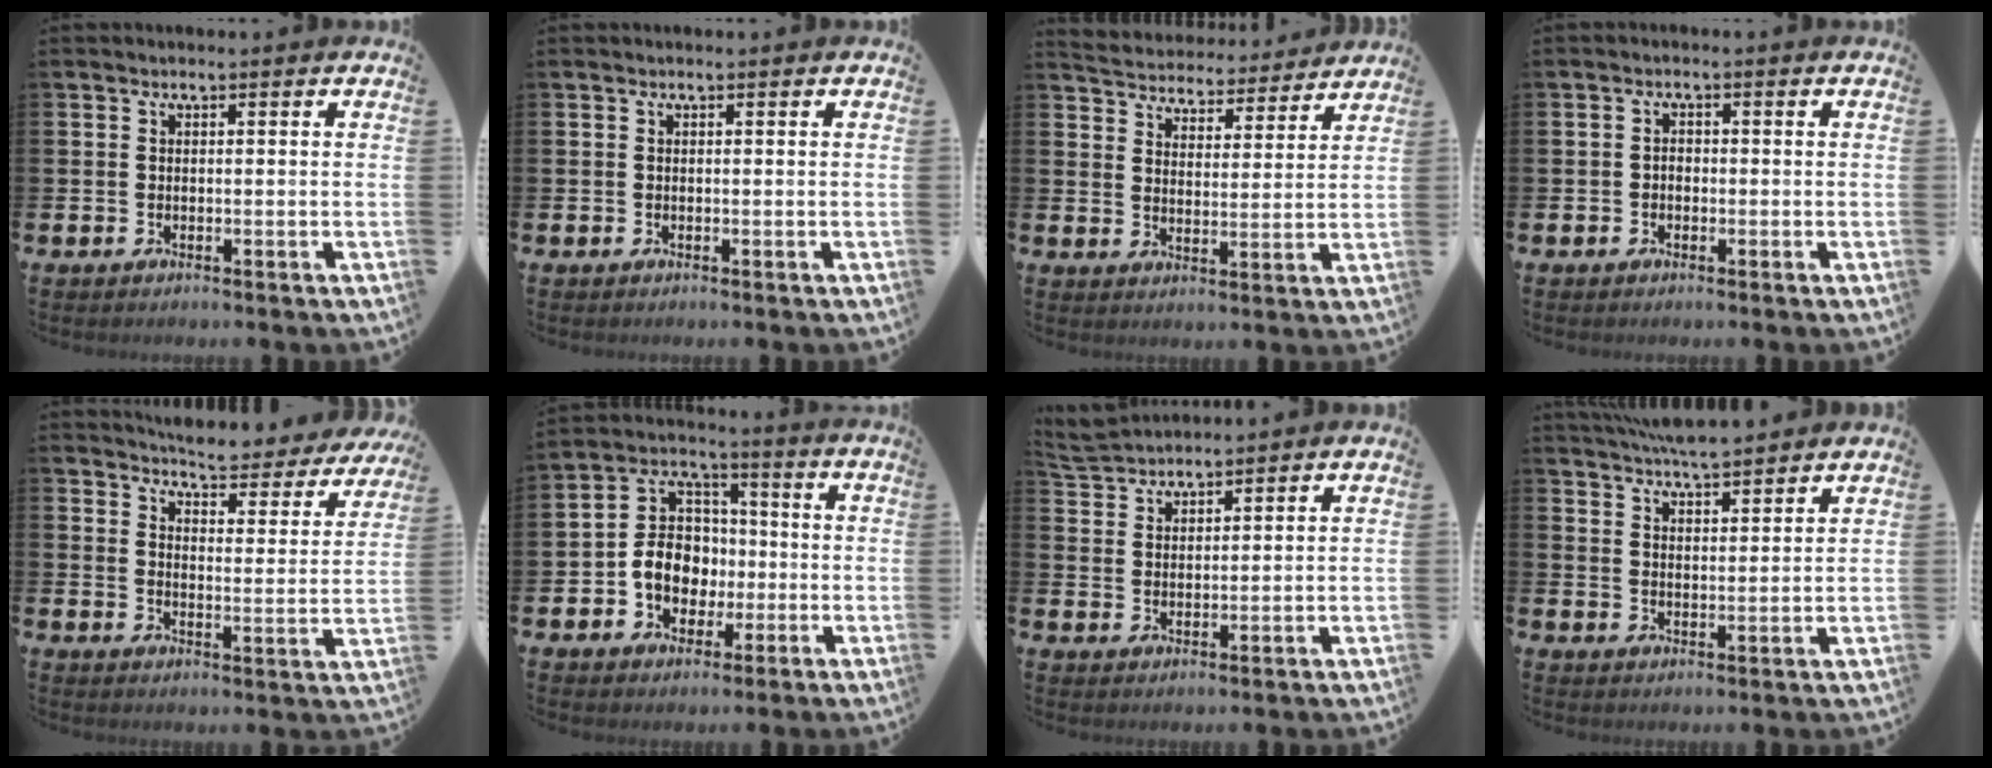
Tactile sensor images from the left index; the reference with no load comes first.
{"total": 0.0}
{"total": 5.1, "force": [5.0, 1.1, -0.2], "torque": [-0.018, -0.042, 0.085]}
{"total": 1.2, "force": [-0.5, 1.0, 0.6], "torque": [-0.010, 0.003, -0.011]}
{"total": 5.4, "force": [5.3, 0.3, 0.8], "torque": [-0.031, -0.045, 0.089]}
{"total": 7.7, "force": [-1.4, 6.7, 3.5], "torque": [-0.075, 0.019, -0.029]}
{"total": 4.5, "force": [4.5, 0.5, 0.1], "torque": [-0.016, -0.019, 0.084]}
{"total": 5.6, "force": [5.6, 0.2, 0.8], "torque": [-0.024, -0.033, 0.100]}